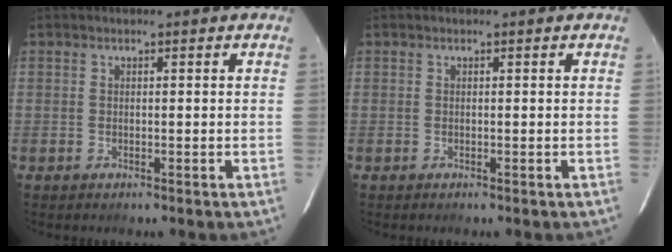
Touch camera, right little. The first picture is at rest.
{"total": 0.0}